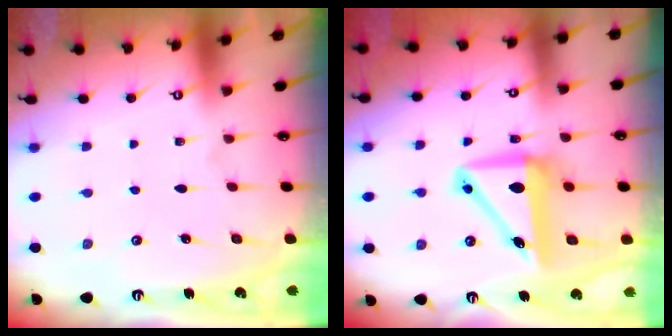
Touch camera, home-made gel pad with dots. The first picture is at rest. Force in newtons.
{"total": 9.5, "press": 8.9, "slide": 3.5}